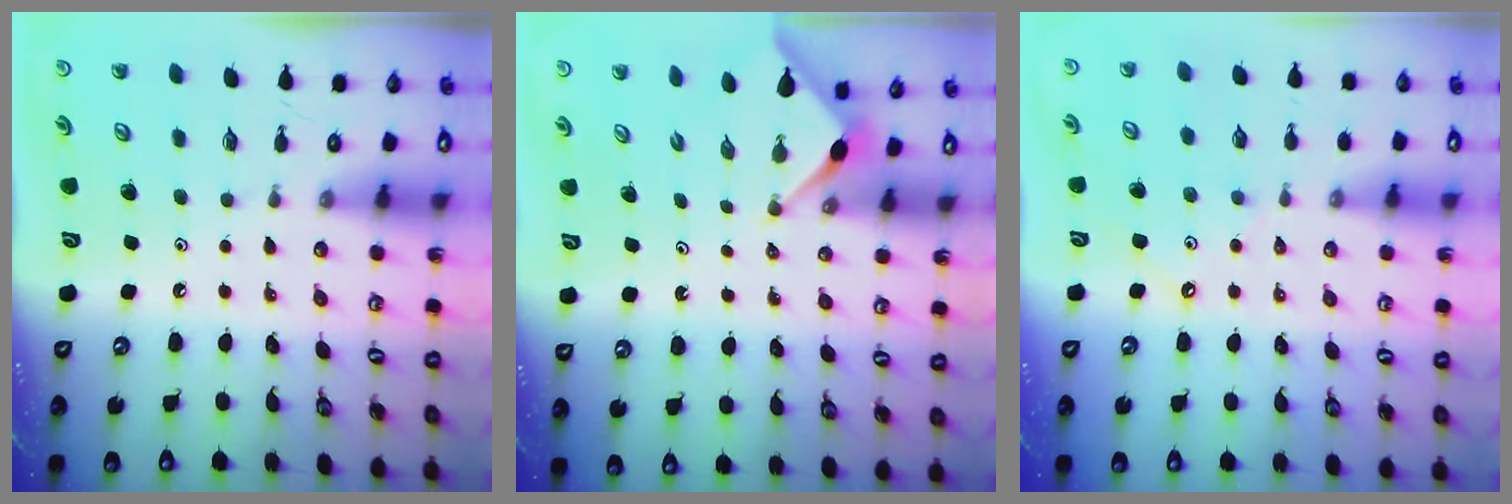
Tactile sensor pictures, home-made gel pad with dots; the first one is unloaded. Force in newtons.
{"total": 3.0, "press": 3.0, "slide": 0.3}
{"total": 2.6, "press": 2.6, "slide": 0.3}